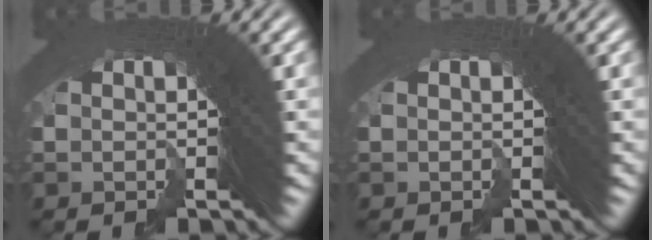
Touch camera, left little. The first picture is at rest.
{"total": 0.0}